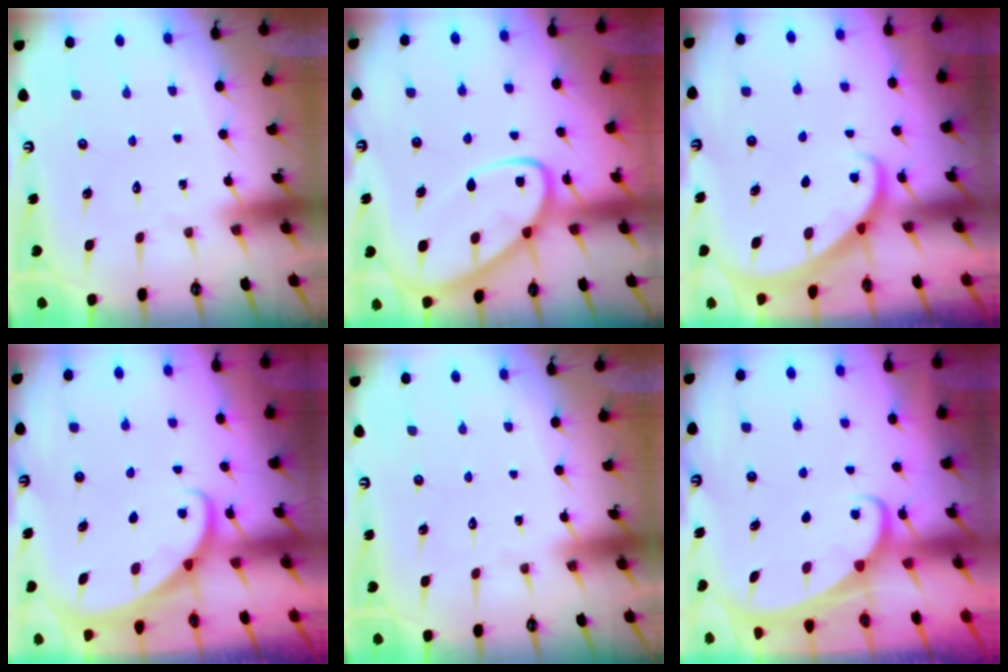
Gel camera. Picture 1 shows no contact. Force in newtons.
{"total": 10.6, "press": 10.5, "slide": 1.0}
{"total": 1.8, "press": 1.8, "slide": 0.1}
{"total": 1.3, "press": 1.3, "slide": 0.0}
{"total": 0.0}
{"total": 1.9, "press": 1.9, "slide": 0.3}